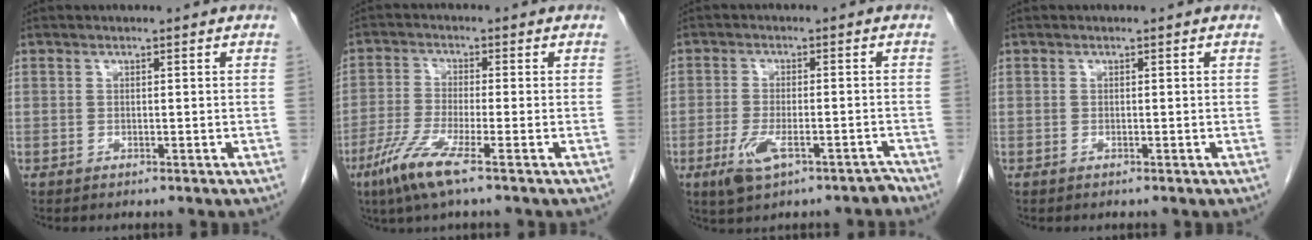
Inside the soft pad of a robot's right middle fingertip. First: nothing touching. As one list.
[{"total": 7.1, "force": [-4.2, 0.0, 5.8], "torque": [-0.127, -0.020, -0.085]}, {"total": 6.2, "force": [-3.9, 2.1, 4.4], "torque": [-0.079, 0.001, -0.059]}, {"total": 0.0}]